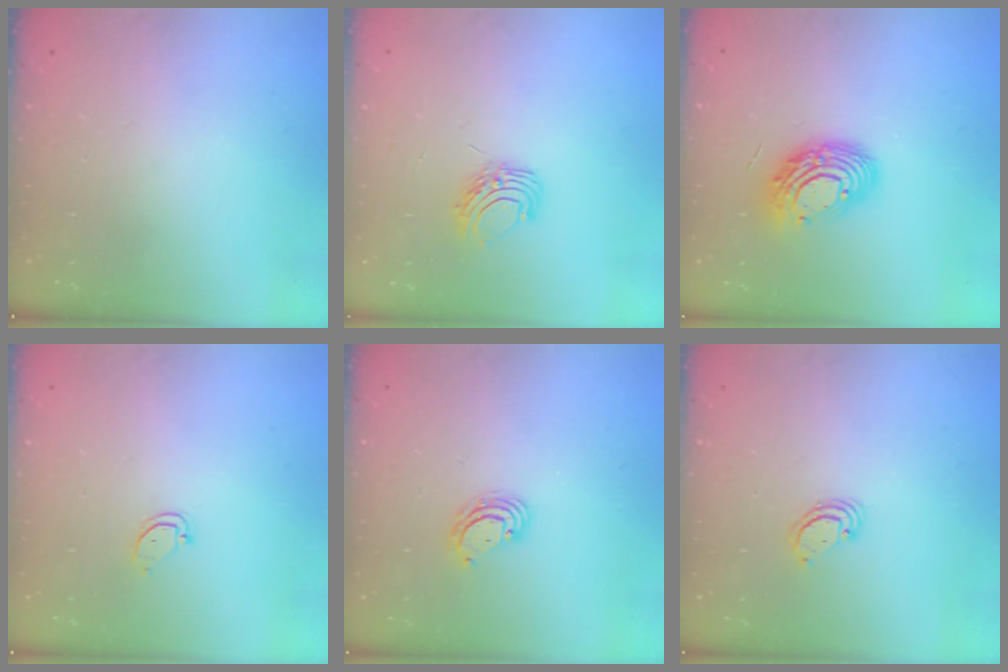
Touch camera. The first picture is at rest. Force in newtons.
{"total": 6.9, "press": 6.9, "slide": 0.6}
{"total": 12.1, "press": 12.0, "slide": 1.0}
{"total": 3.6, "press": 3.6, "slide": 0.2}
{"total": 3.8, "press": 3.8, "slide": 0.1}
{"total": 2.4, "press": 2.4, "slide": 0.2}